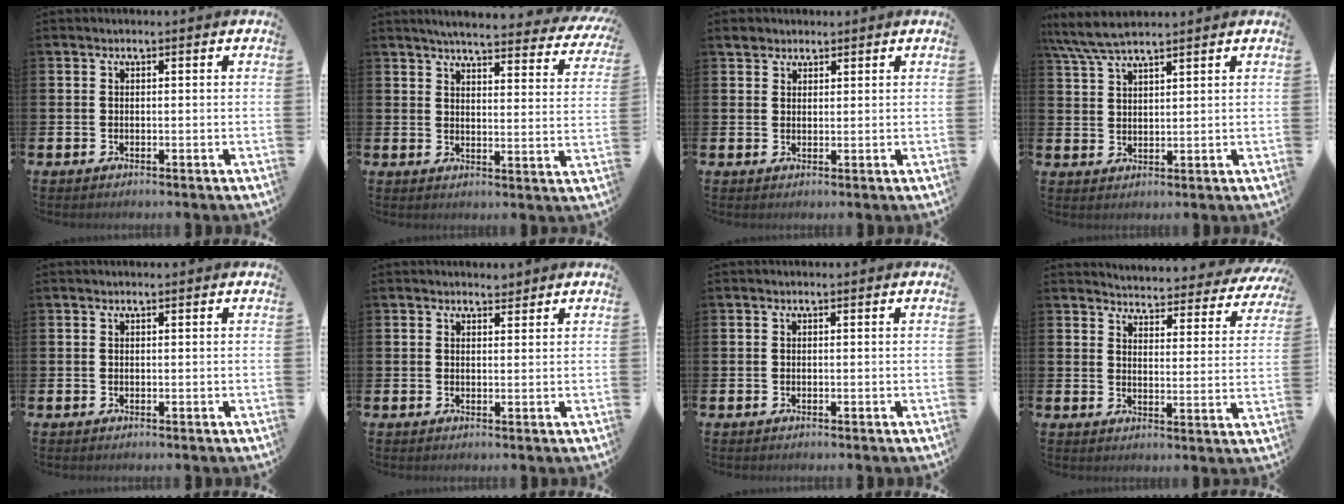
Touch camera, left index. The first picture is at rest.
{"total": 4.5, "force": [4.3, 0.3, 1.6], "torque": [-0.037, -0.036, 0.068]}
{"total": 2.5, "force": [2.2, 1.2, 0.0], "torque": [0.011, -0.001, 0.038]}
{"total": 5.9, "force": [5.3, 0.8, 2.4], "torque": [-0.067, -0.013, 0.099]}
{"total": 0.0}
{"total": 1.8, "force": [1.7, 0.5, -0.1], "torque": [0.007, -0.006, 0.030]}
{"total": 0.0}
{"total": 3.6, "force": [3.5, 0.5, 0.2], "torque": [-0.023, -0.039, 0.055]}